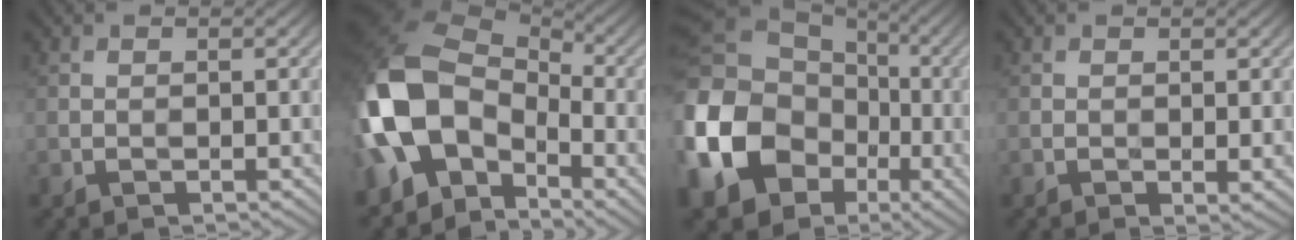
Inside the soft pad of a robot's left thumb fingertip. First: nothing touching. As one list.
[{"total": 15.0, "force": [-3.3, 10.7, 10.0], "torque": [-0.240, -0.008, -0.069]}, {"total": 20.8, "force": [-4.4, 17.1, 11.1], "torque": [-0.273, -0.016, -0.106]}, {"total": 1.1, "force": [0.1, 0.3, 1.0], "torque": [-0.017, -0.005, 0.004]}]